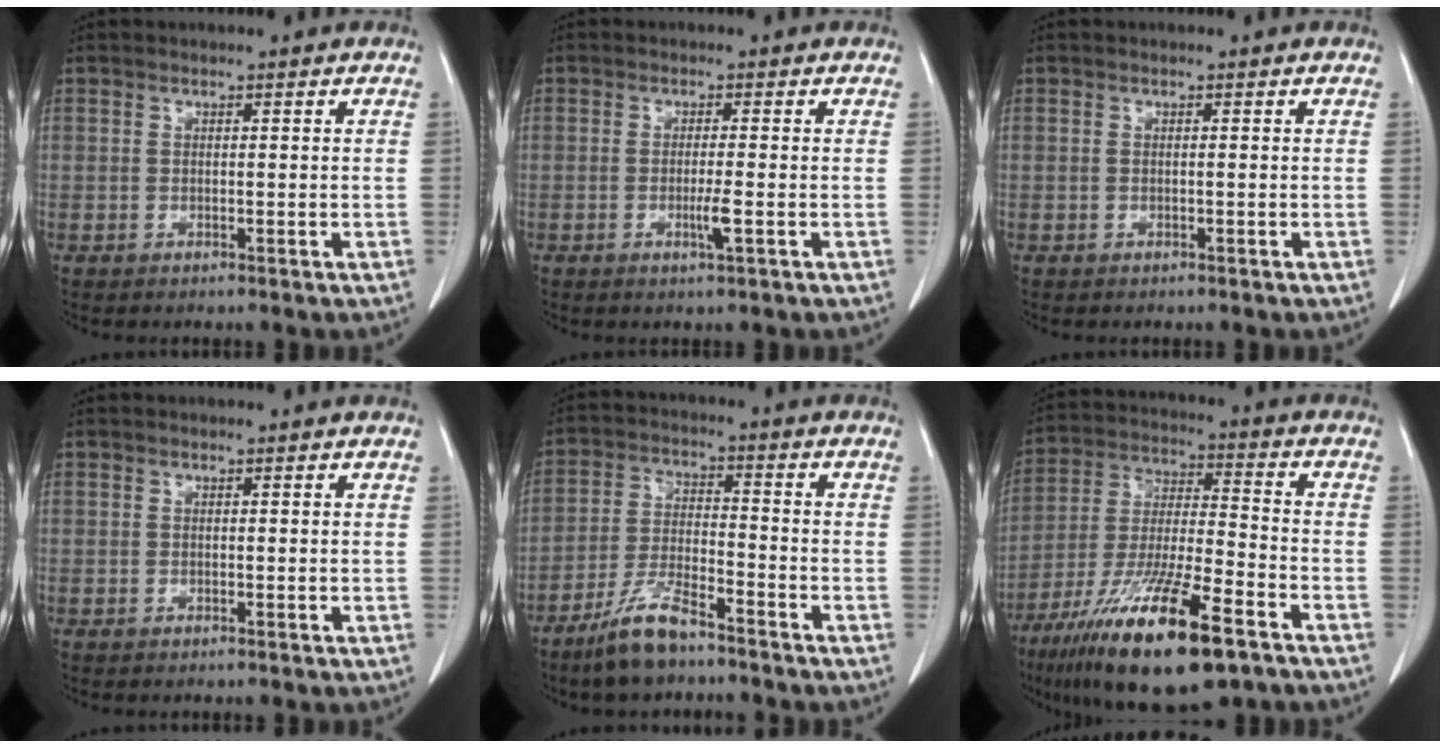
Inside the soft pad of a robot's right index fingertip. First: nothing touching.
{"total": 2.5, "force": [-0.8, -0.3, 2.4], "torque": [-0.046, -0.006, -0.013]}
{"total": 0.0}
{"total": 0.0}
{"total": 8.3, "force": [-6.4, 1.6, 4.9], "torque": [-0.106, -0.014, -0.125]}
{"total": 20.3, "force": [-12.3, 3.2, 15.8], "torque": [-0.293, -0.043, -0.217]}